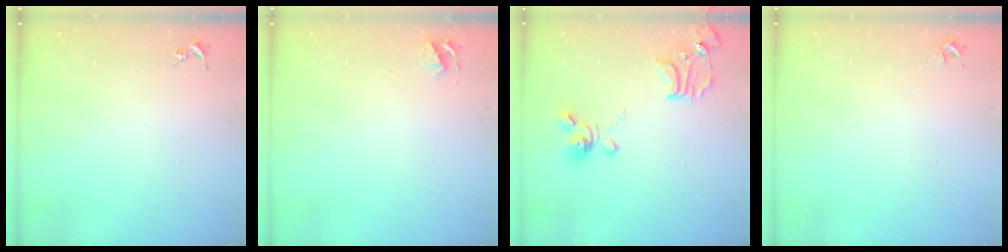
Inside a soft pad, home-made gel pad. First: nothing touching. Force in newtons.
{"total": 3.9, "press": 3.8, "slide": 0.5}
{"total": 15.3, "press": 15.3, "slide": 1.1}
{"total": 2.4, "press": 2.4, "slide": 0.3}